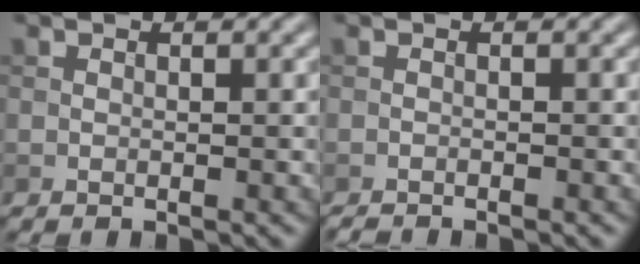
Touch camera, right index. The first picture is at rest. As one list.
[{"total": 1.3, "force": [-1.3, 0.0, 0.3], "torque": [-0.002, -0.004, -0.023]}]